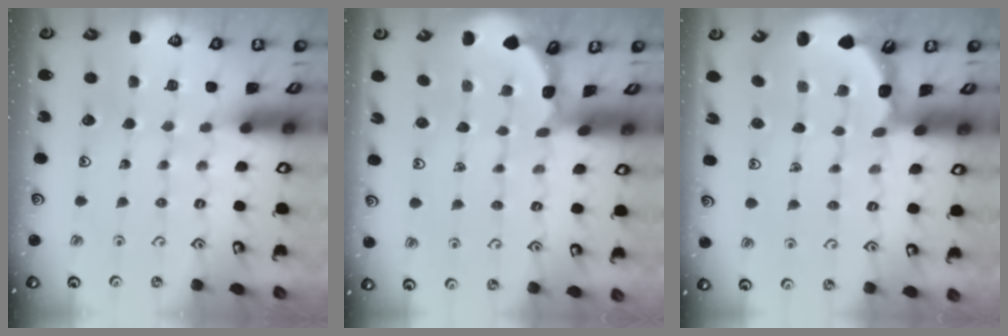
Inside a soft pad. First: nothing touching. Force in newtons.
{"total": 1.6, "press": 1.6, "slide": 0.1}
{"total": 2.0, "press": 1.8, "slide": 0.9}